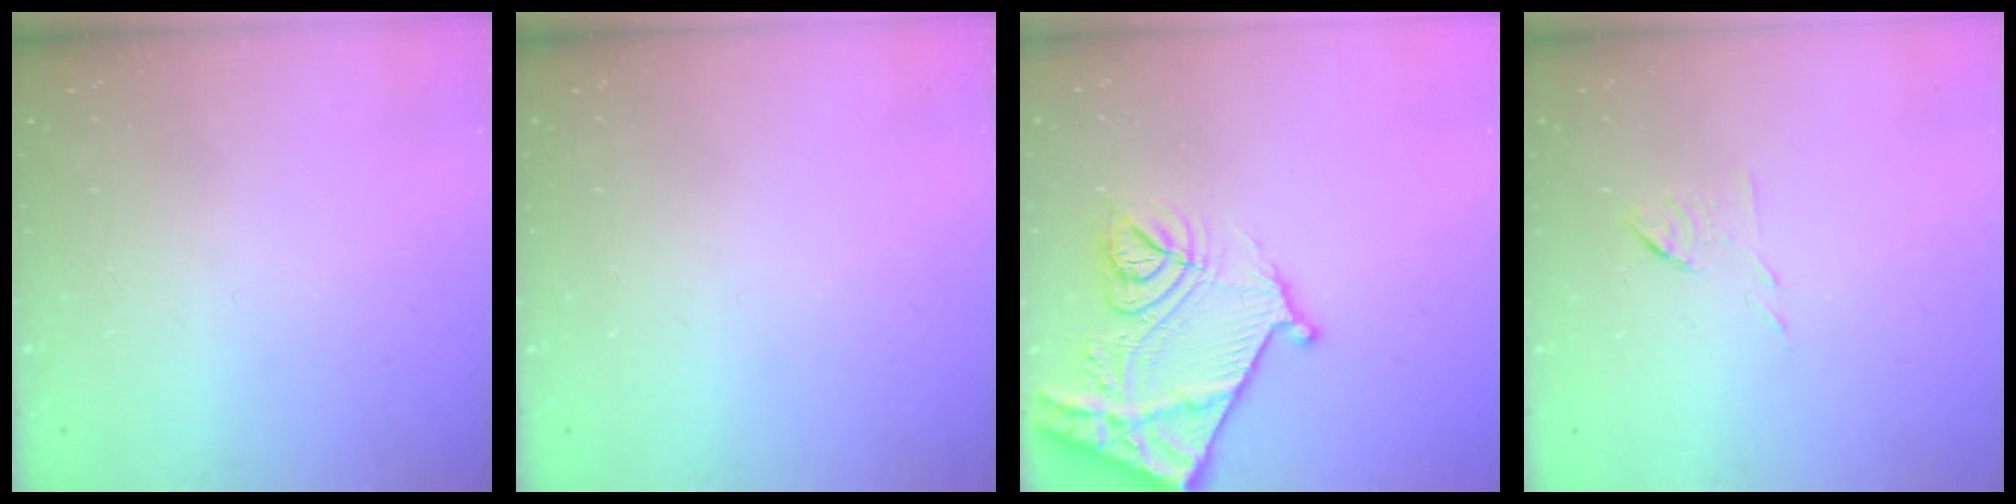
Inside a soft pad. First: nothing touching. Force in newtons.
{"total": 0.0}
{"total": 18.3, "press": 18.2, "slide": 2.0}
{"total": 6.0, "press": 6.0, "slide": 0.7}